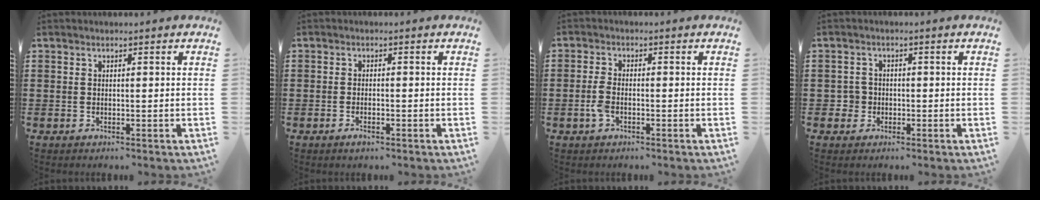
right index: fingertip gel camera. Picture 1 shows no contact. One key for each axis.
{"total": 1.2, "fx": -0.7, "fy": 0.4, "fz": 0.9, "tx": -0.019, "ty": -0.004, "tz": -0.011}
{"total": 2.9, "fx": -1.0, "fy": 1.3, "fz": 2.4, "tx": -0.058, "ty": -0.003, "tz": -0.023}
{"total": 2.4, "fx": -0.7, "fy": 2.2, "fz": 0.6, "tx": -0.018, "ty": 0.005, "tz": -0.017}